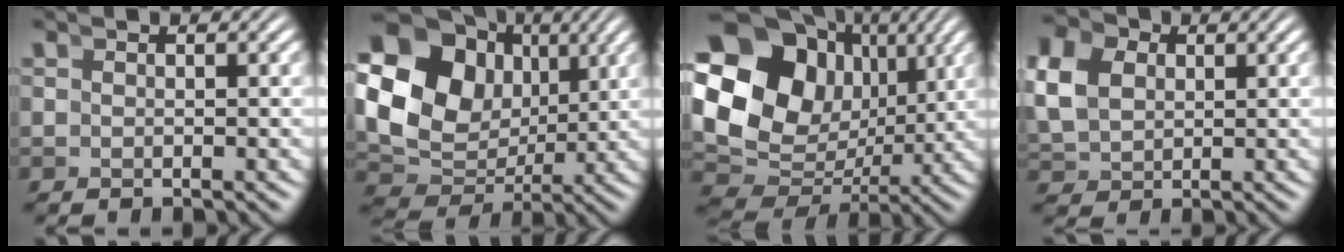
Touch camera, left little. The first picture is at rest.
{"total": 15.6, "force": [2.9, 12.2, 9.2], "torque": [-0.177, -0.007, 0.049]}
{"total": 17.7, "force": [2.6, 13.5, 11.2], "torque": [-0.213, -0.024, 0.049]}
{"total": 6.4, "force": [1.8, 5.3, 3.2], "torque": [-0.073, 0.003, 0.032]}